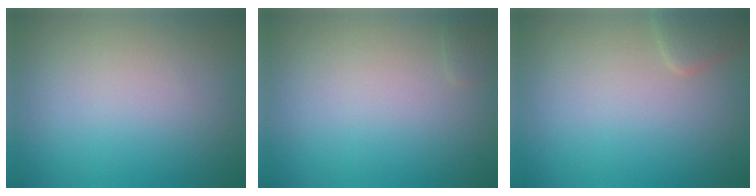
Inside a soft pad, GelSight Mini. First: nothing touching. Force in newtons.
{"total": 0.5, "press": 0.5, "slide": 0.0}
{"total": 1.6, "press": 1.6, "slide": 0.1}